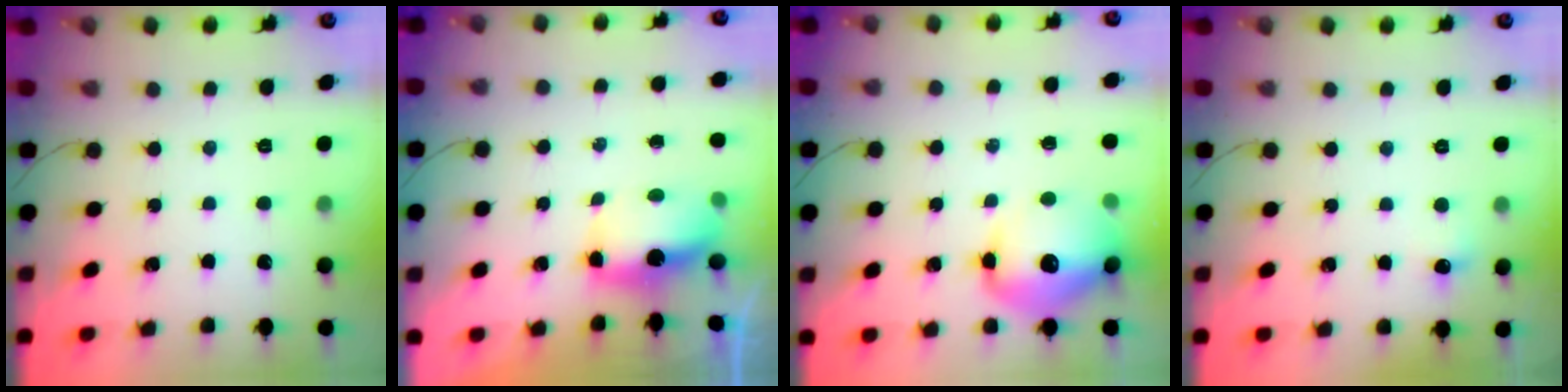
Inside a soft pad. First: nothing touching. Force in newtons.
{"total": 7.6, "press": 7.5, "slide": 0.8}
{"total": 14.5, "press": 13.9, "slide": 4.2}
{"total": 4.5, "press": 4.3, "slide": 1.3}